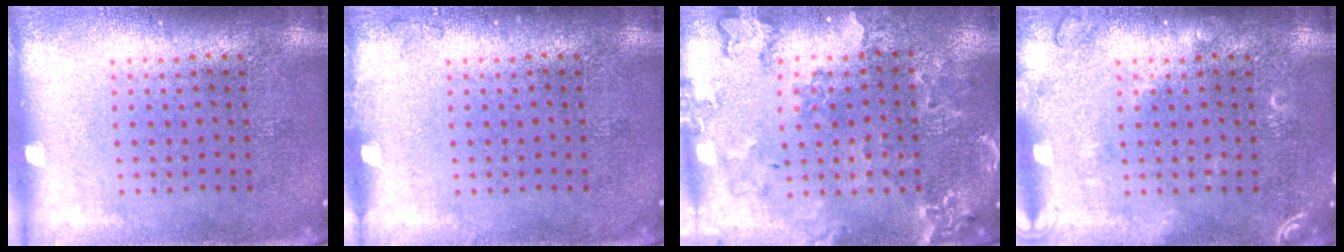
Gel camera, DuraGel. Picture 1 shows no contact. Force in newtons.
{"total": 0.6, "press": 0.5, "slide": 0.1}
{"total": 0.9, "press": 0.9, "slide": 0.2}
{"total": 2.0, "press": 2.0, "slide": 0.3}